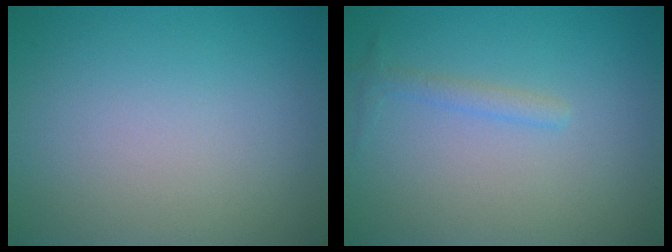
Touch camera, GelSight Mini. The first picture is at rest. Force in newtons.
{"total": 1.2, "press": 1.2, "slide": 0.0}